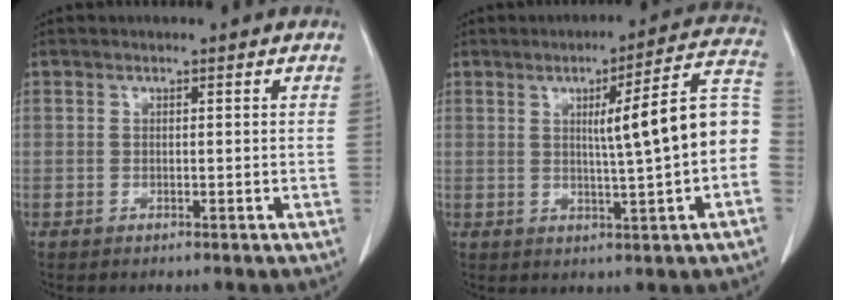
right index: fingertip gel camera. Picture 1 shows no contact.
{"total": 12.4, "force": [0.0, 0.0, 12.4], "torque": [-0.159, 0.024, -0.003]}